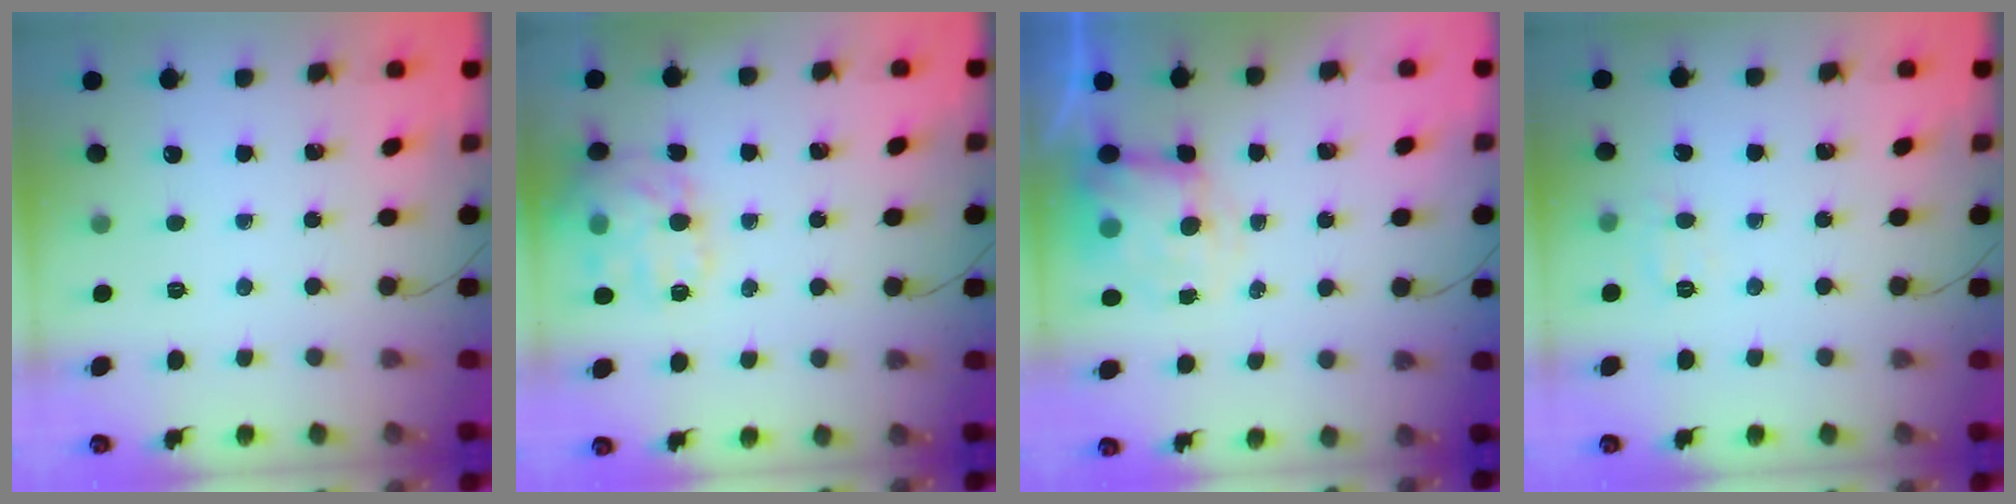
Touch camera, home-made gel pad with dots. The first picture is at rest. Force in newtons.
{"total": 14.5, "press": 14.5, "slide": 1.3}
{"total": 8.3, "press": 8.1, "slide": 1.7}
{"total": 6.6, "press": 6.3, "slide": 1.6}